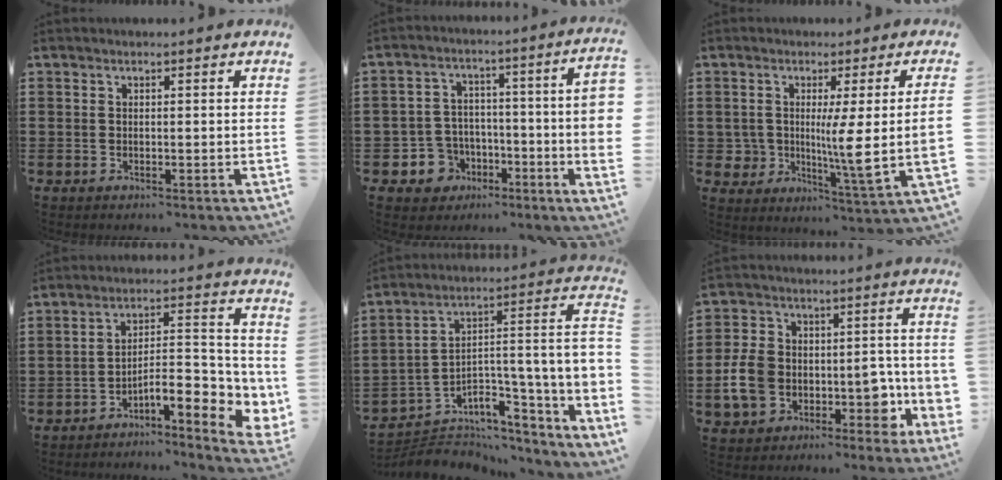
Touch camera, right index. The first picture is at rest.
{"total": 7.2, "force": [-3.4, 4.8, 4.1], "torque": [-0.095, 0.016, -0.062]}
{"total": 8.3, "force": [0.3, 0.9, 8.2], "torque": [-0.155, -0.020, -0.005]}
{"total": 7.8, "force": [-3.9, 2.5, 6.3], "torque": [-0.099, -0.014, -0.071]}
{"total": 7.2, "force": [-1.7, 2.9, 6.3], "torque": [-0.121, -0.015, -0.035]}
{"total": 11.8, "force": [-3.3, 8.2, 7.8], "torque": [-0.150, 0.007, -0.053]}